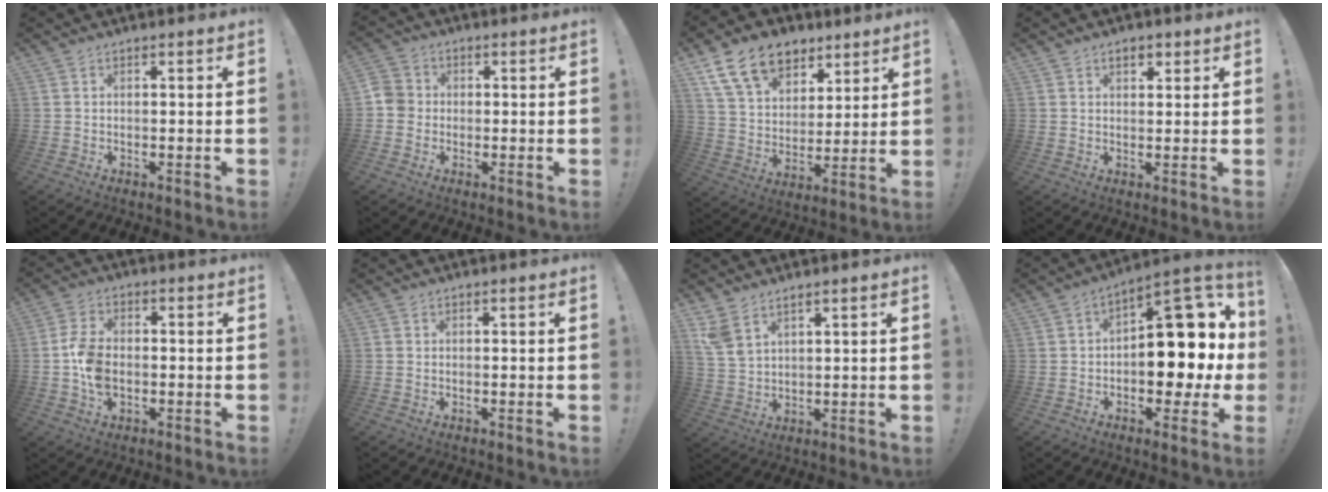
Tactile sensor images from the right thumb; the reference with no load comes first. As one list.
[{"total": 4.9, "force": [-0.9, 4.6, 1.4], "torque": [-0.029, 0.015, -0.016]}, {"total": 17.0, "force": [10.0, 11.5, 7.7], "torque": [-0.123, -0.052, 0.189]}, {"total": 3.2, "force": [1.7, 2.0, 1.8], "torque": [-0.019, -0.002, 0.028]}, {"total": 8.7, "force": [-2.0, 5.8, 6.2], "torque": [-0.130, 0.010, -0.031]}, {"total": 0.5, "force": [-0.2, 0.5, 0.0], "torque": [-0.007, 0.004, -0.001]}, {"total": 6.0, "force": [4.2, 2.8, 3.2], "torque": [-0.061, -0.018, 0.083]}, {"total": 16.0, "force": [0.2, 10.1, 12.4], "torque": [-0.136, -0.001, 0.011]}]